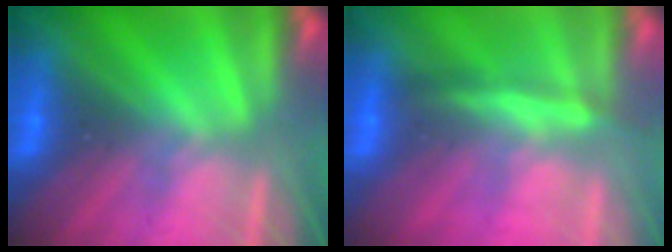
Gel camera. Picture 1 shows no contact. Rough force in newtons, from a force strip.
{"total": 4.4}